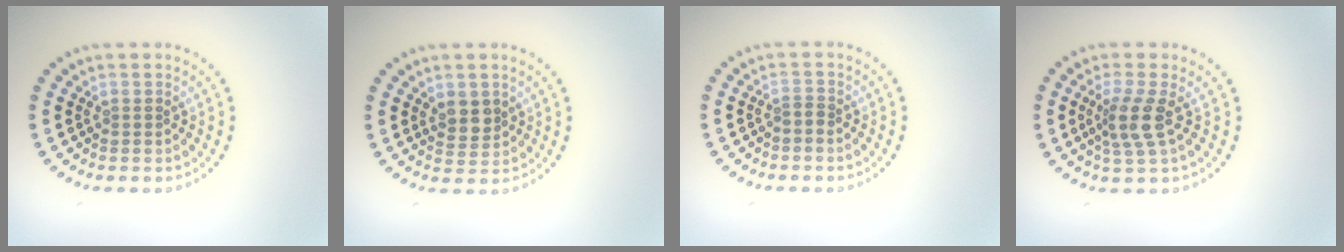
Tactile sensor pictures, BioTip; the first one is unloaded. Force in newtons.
{"total": 2.1, "press": 1.9, "slide": 0.9}
{"total": 0.6, "press": 0.4, "slide": 0.5}
{"total": 2.8, "press": 2.3, "slide": 1.7}